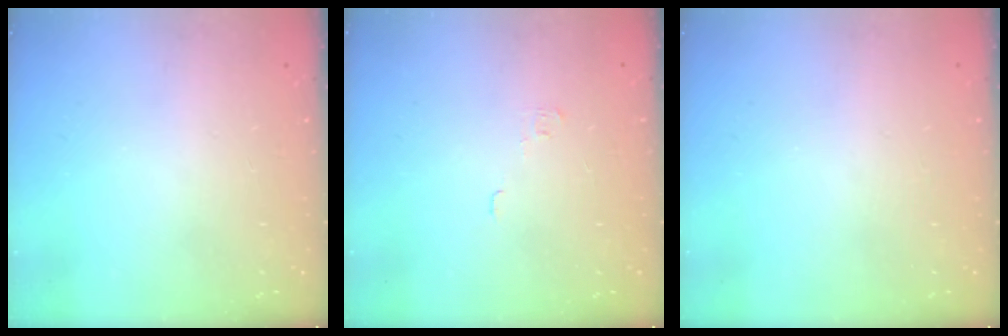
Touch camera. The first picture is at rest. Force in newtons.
{"total": 2.3, "press": 2.3, "slide": 0.3}
{"total": 0.0}